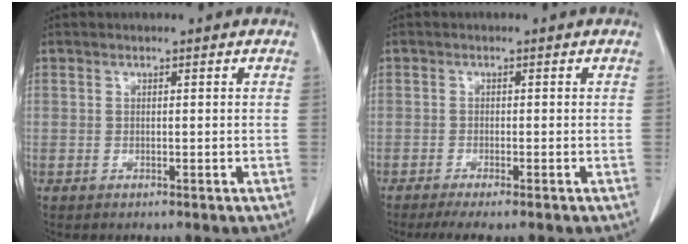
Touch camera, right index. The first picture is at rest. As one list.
[{"total": 4.5, "force": [-3.6, 0.2, 2.6], "torque": [-0.037, -0.009, -0.057]}]